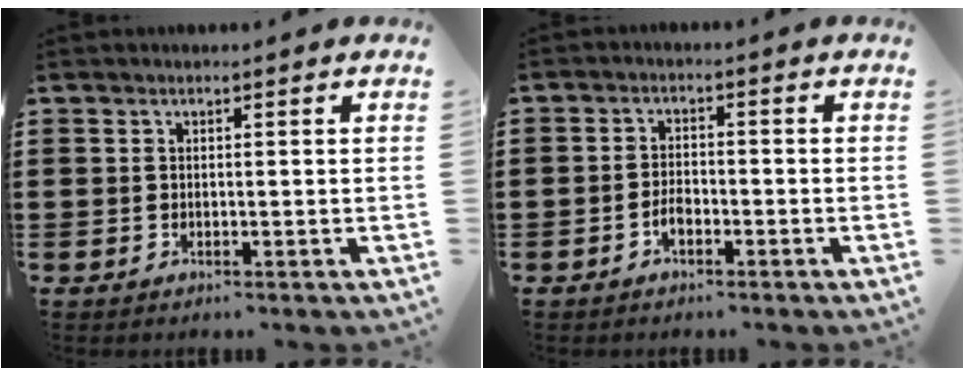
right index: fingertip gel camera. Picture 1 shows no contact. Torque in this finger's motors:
{"motor_torque": [1.14, 0.46, 0.08, -0.09]}